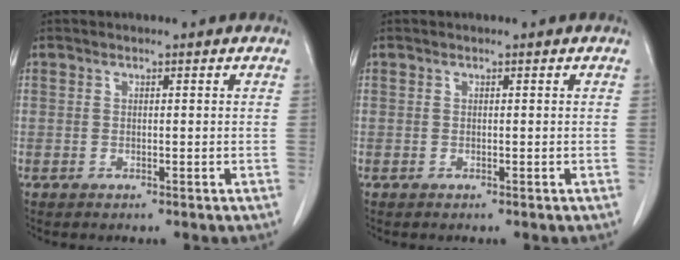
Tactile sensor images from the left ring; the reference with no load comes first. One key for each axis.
{"total": 0.0}